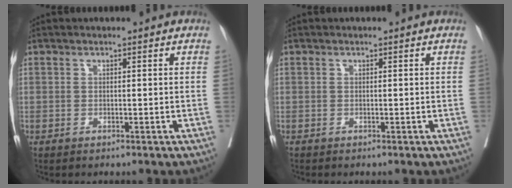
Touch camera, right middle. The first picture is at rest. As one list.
[{"total": 0.0}]